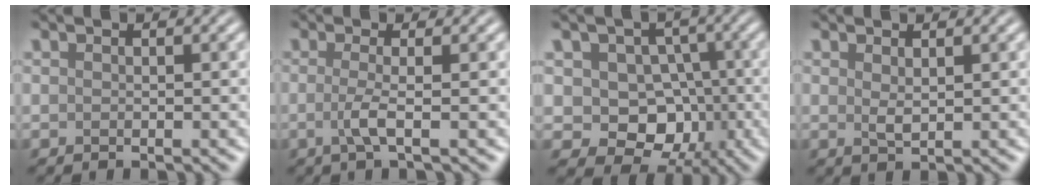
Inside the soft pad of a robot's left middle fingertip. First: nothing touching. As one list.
[{"total": 2.2, "force": [-0.5, 0.3, 2.2], "torque": [-0.049, -0.002, -0.013]}, {"total": 6.9, "force": [-0.2, 5.8, 3.7], "torque": [-0.029, 0.000, -0.022]}, {"total": 1.2, "force": [0.4, 0.5, 1.0], "torque": [-0.023, 0.000, 0.012]}]